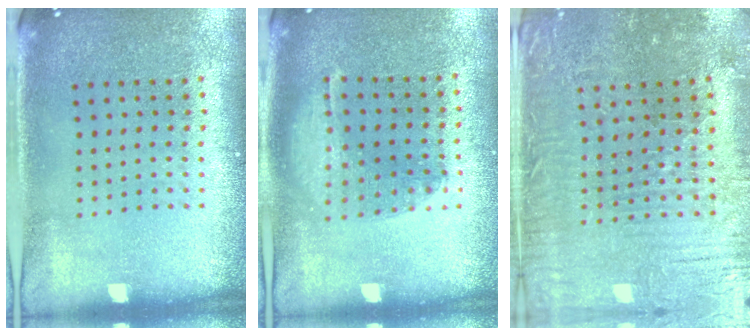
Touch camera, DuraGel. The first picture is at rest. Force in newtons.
{"total": 1.3, "press": 1.2, "slide": 0.4}
{"total": 1.6, "press": 1.5, "slide": 0.5}